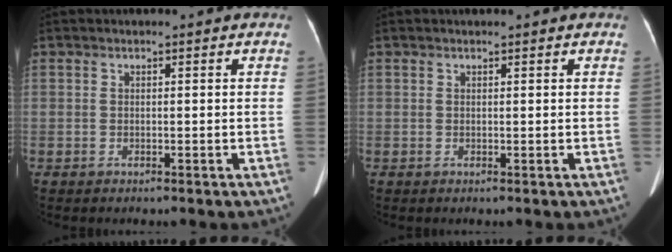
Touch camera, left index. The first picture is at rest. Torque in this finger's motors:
{"motor_torque": [0.15, -0.07, 0.01, 0.00]}